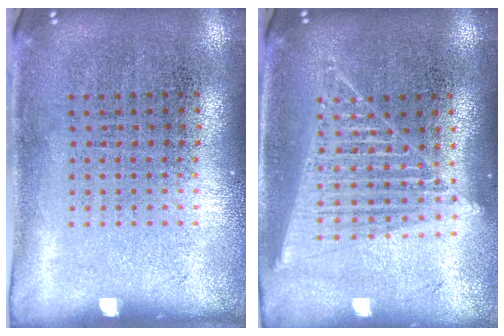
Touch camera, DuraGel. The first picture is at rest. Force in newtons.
{"total": 1.9, "press": 1.7, "slide": 0.8}